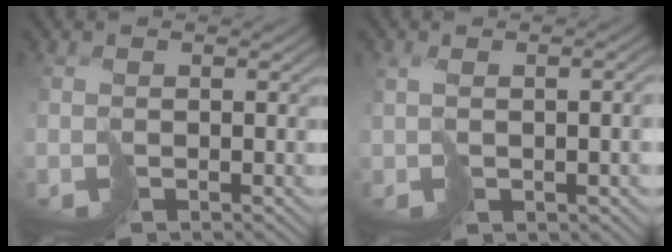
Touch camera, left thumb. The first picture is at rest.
{"total": 3.7, "force": [0.3, 1.3, 3.5], "torque": [-0.064, -0.002, 0.019]}